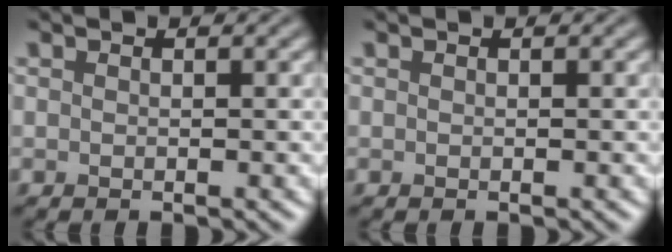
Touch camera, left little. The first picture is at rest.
{"total": 0.0}